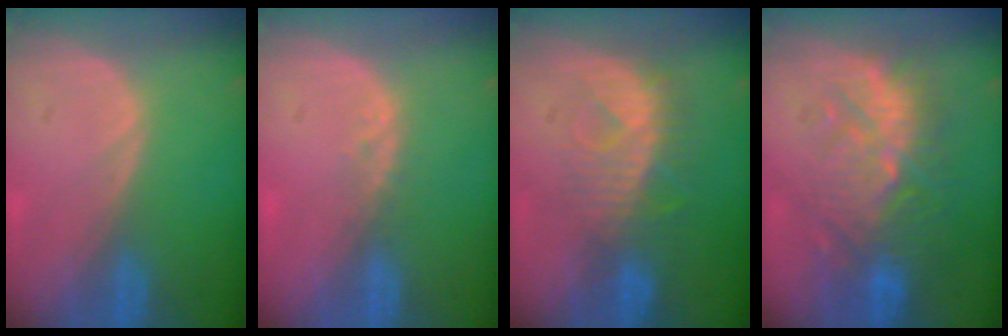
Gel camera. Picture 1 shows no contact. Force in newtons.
{"total": 1.8, "press": 1.5, "slide": 1.0}
{"total": 8.1, "press": 7.6, "slide": 2.8}
{"total": 10.1, "press": 9.7, "slide": 2.8}